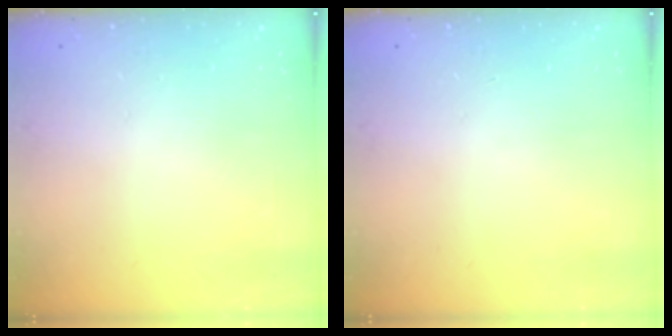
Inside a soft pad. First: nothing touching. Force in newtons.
{"total": 0.0}